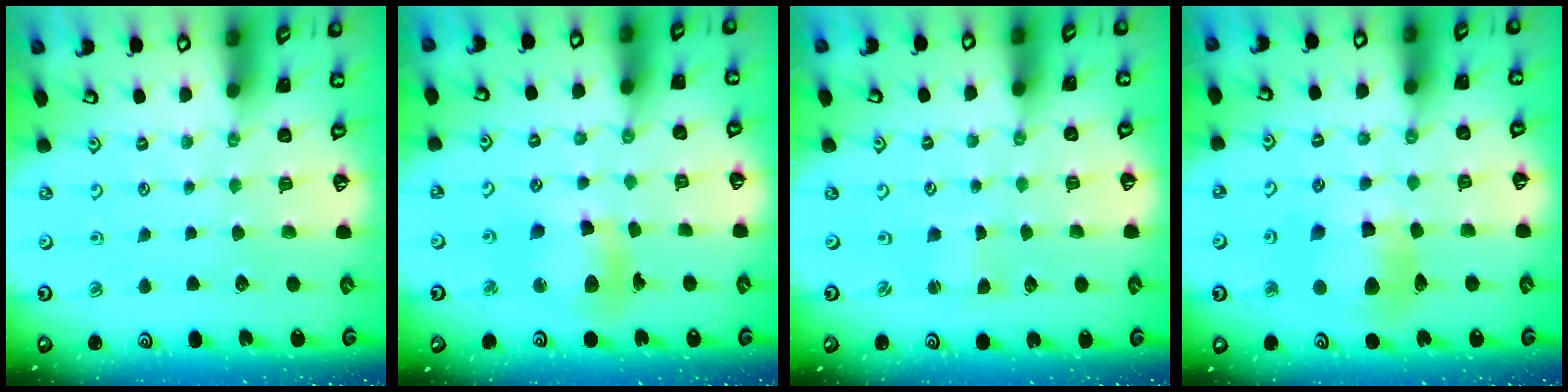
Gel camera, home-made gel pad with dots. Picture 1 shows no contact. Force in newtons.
{"total": 12.9, "press": 12.8, "slide": 1.7}
{"total": 0.9, "press": 0.9, "slide": 0.0}
{"total": 11.1, "press": 10.9, "slide": 1.6}